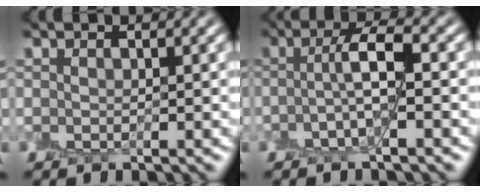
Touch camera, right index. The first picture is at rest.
{"total": 3.2, "force": [-0.4, 0.4, 3.1], "torque": [-0.060, 0.017, -0.018]}